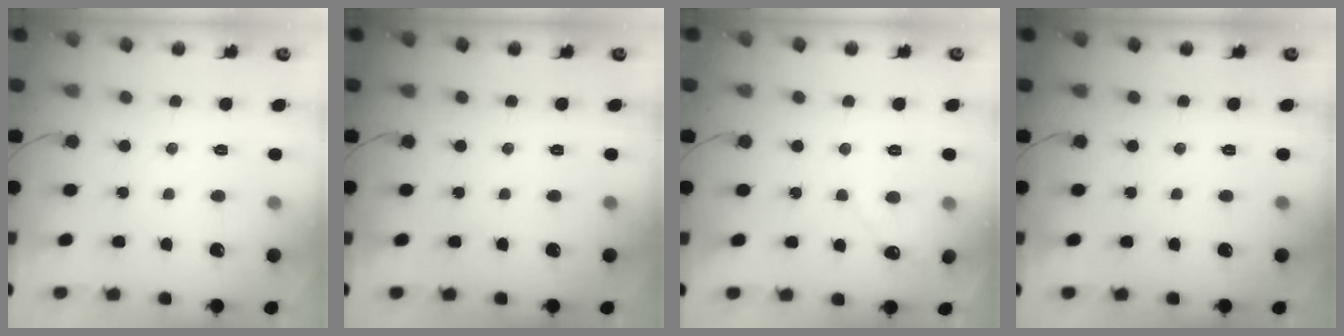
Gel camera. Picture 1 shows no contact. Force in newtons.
{"total": 0.0}
{"total": 2.7, "press": 2.7, "slide": 0.3}
{"total": 0.0}